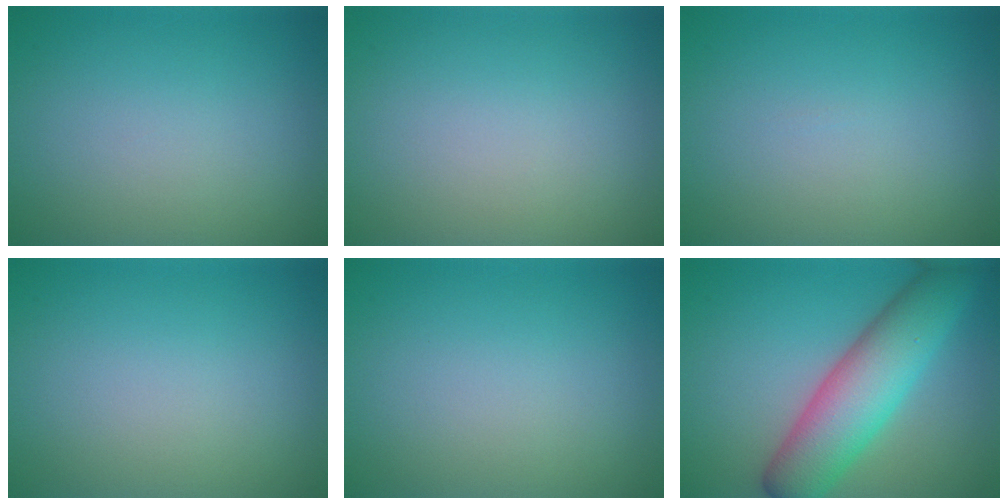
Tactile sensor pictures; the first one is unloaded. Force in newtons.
{"total": 0.0}
{"total": 0.0}
{"total": 0.0}
{"total": 0.0}
{"total": 8.3, "press": 8.3, "slide": 0.2}